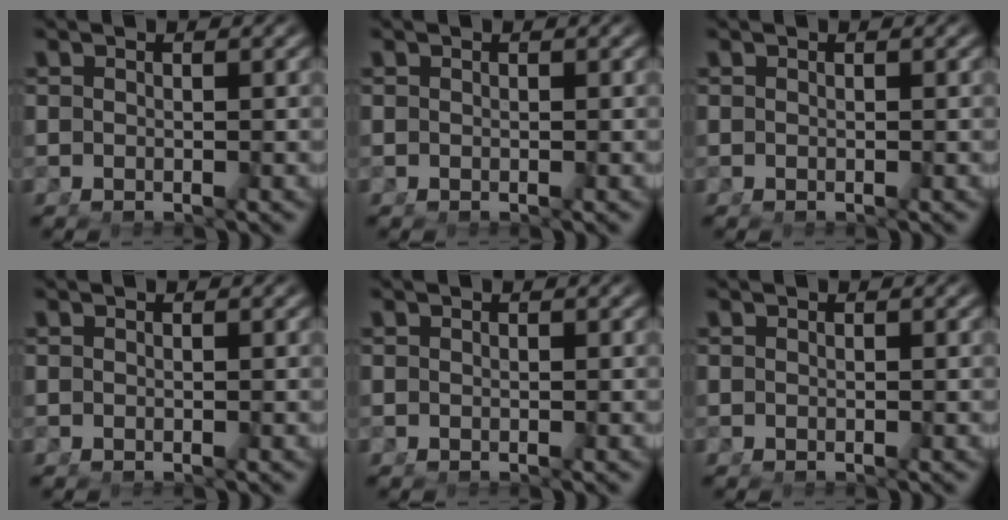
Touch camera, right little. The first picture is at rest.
{"total": 0.0}
{"total": 0.0}
{"total": 0.0}
{"total": 0.0}
{"total": 0.0}